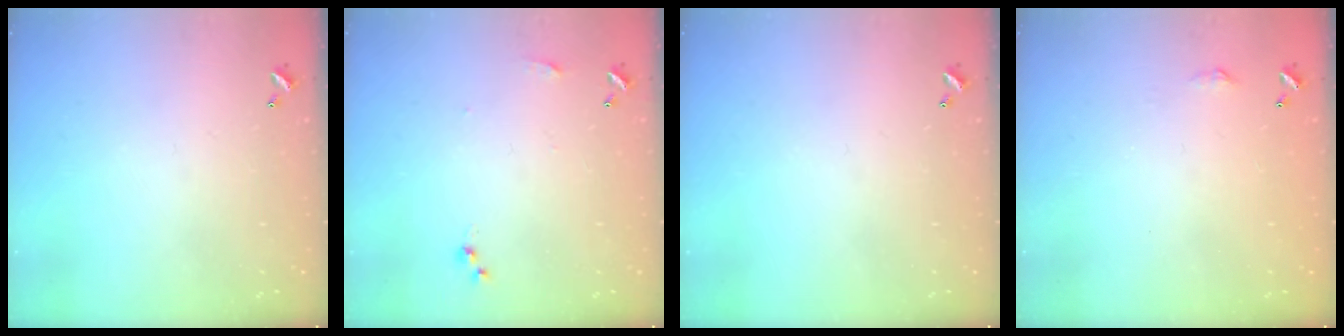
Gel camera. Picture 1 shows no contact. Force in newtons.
{"total": 4.5, "press": 4.5, "slide": 0.5}
{"total": 0.0}
{"total": 2.3, "press": 2.3, "slide": 0.4}